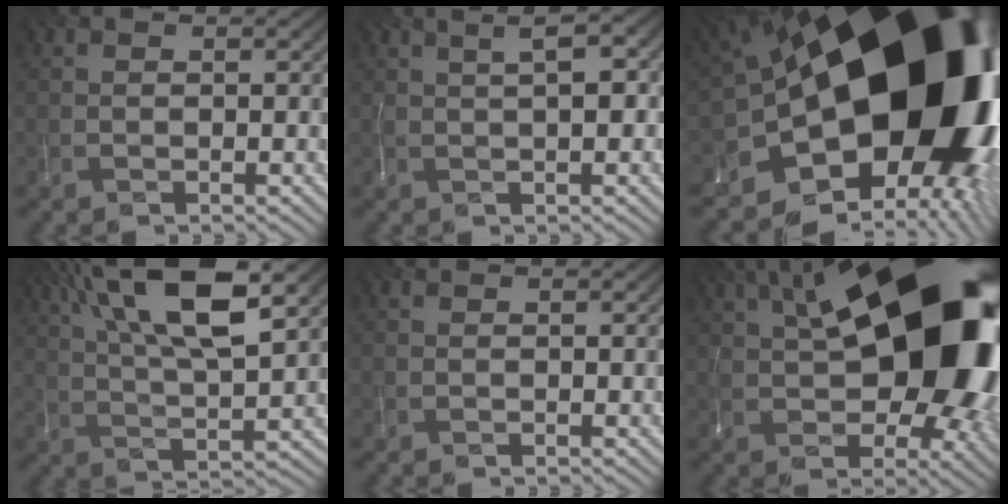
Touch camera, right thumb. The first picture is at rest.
{"total": 4.1, "force": [1.5, 0.9, 3.7], "torque": [-0.055, 0.019, 0.016]}
{"total": 22.5, "force": [-1.0, 14.4, 17.2], "torque": [-0.276, -0.075, -0.005]}
{"total": 14.5, "force": [7.2, 4.2, 11.9], "torque": [-0.244, 0.022, 0.131]}
{"total": 0.0}
{"total": 21.1, "force": [5.1, 11.1, 17.2], "torque": [-0.263, 0.031, 0.089]}